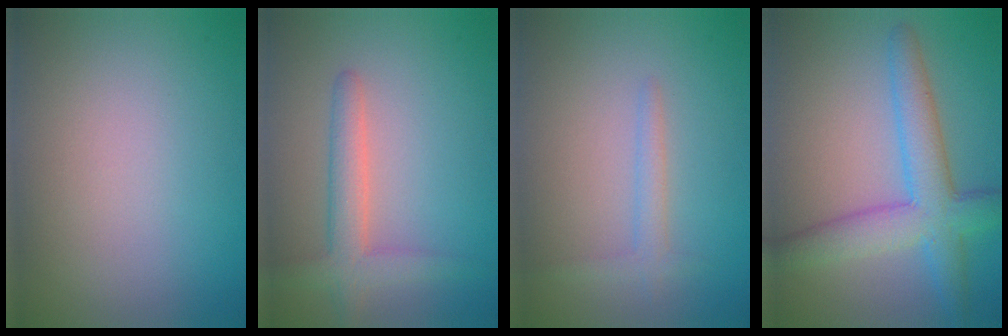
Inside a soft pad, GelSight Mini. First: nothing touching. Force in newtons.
{"total": 3.3, "press": 3.3, "slide": 0.2}
{"total": 1.4, "press": 1.4, "slide": 0.2}
{"total": 5.9, "press": 5.9, "slide": 0.2}